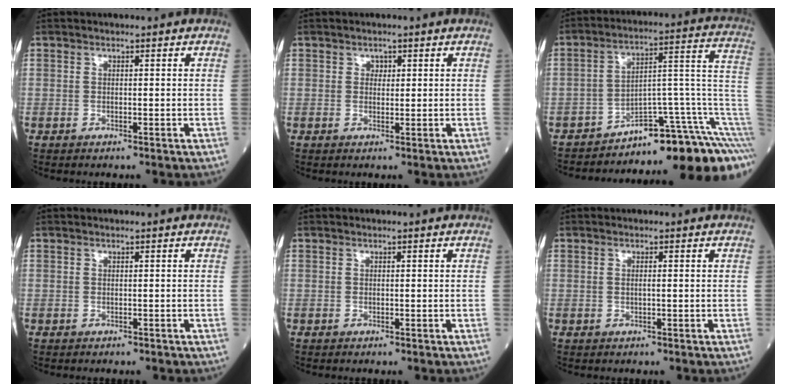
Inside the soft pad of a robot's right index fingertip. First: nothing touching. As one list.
[{"total": 1.1, "force": [0.5, 0.9, 0.5], "torque": [-0.001, -0.001, 0.005]}, {"total": 15.2, "force": [-11.6, 1.6, 9.7], "torque": [-0.051, 0.083, -0.159]}, {"total": 0.7, "force": [-0.5, 0.4, 0.2], "torque": [-0.006, 0.002, -0.005]}, {"total": 0.0}, {"total": 0.6, "force": [0.0, 0.0, 0.6], "torque": [-0.013, 0.000, 0.000]}]